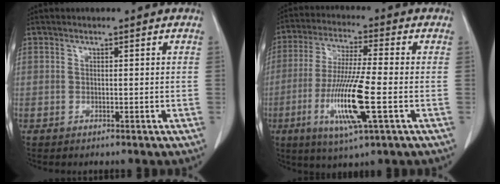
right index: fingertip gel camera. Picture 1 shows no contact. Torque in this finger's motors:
{"motor_torque": [1.88, -0.26, 0.57, 0.14]}